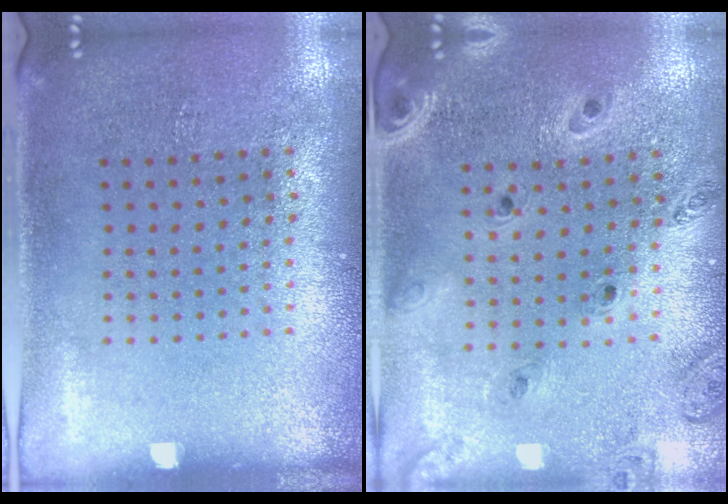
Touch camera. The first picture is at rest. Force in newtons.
{"total": 1.3, "press": 1.3, "slide": 0.2}